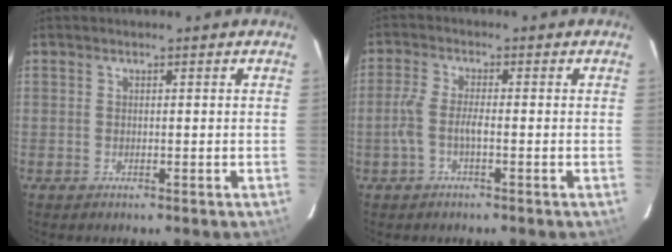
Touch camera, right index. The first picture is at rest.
{"total": 4.0, "force": [-1.3, 0.9, 3.7], "torque": [-0.084, 0.003, -0.026]}